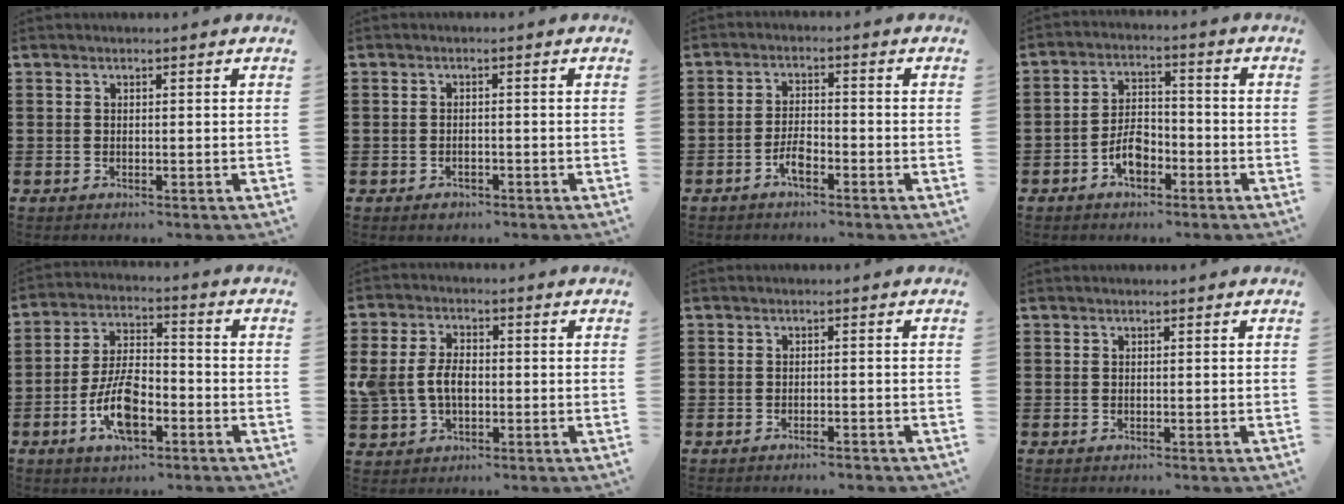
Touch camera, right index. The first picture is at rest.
{"total": 1.2, "force": [-1.0, 0.5, 0.3], "torque": [-0.008, -0.002, -0.021]}
{"total": 3.5, "force": [-2.0, 1.2, 2.6], "torque": [-0.060, 0.001, -0.042]}
{"total": 5.3, "force": [-2.6, 3.0, 3.4], "torque": [-0.072, 0.005, -0.051]}
{"total": 9.3, "force": [-3.8, 4.2, 7.4], "torque": [-0.158, 0.002, -0.071]}
{"total": 5.8, "force": [-0.3, 4.0, 4.2], "torque": [-0.113, 0.002, -0.015]}
{"total": 1.2, "force": [-1.1, -0.1, 0.5], "torque": [-0.013, -0.004, -0.019]}
{"total": 0.0}